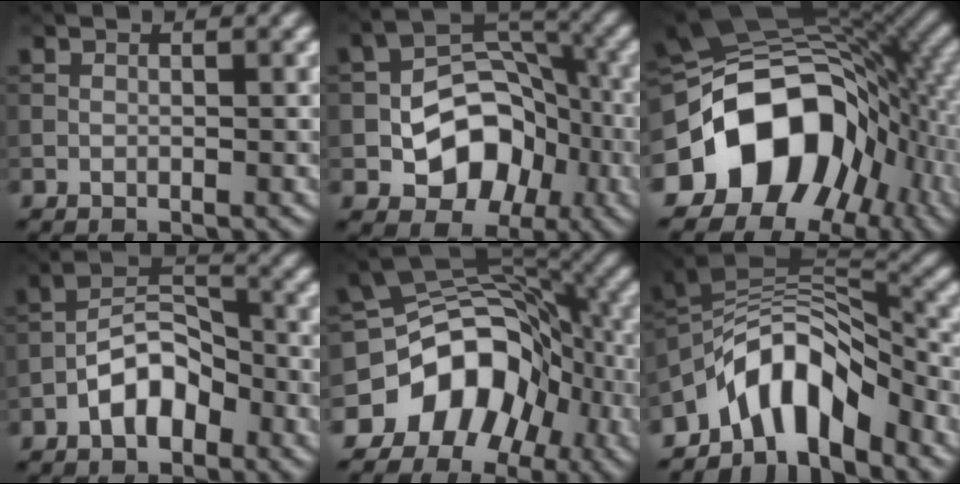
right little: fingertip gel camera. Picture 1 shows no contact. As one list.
[{"total": 8.3, "force": [-2.5, 6.0, 5.1], "torque": [-0.066, 0.004, -0.044]}, {"total": 15.1, "force": [-4.6, 11.0, 9.3], "torque": [-0.141, 0.004, -0.095]}, {"total": 5.1, "force": [-2.5, 2.7, 3.5], "torque": [-0.053, 0.017, -0.052]}, {"total": 10.2, "force": [-5.3, 7.4, 4.7], "torque": [-0.059, 0.024, -0.100]}, {"total": 8.0, "force": [-5.1, 3.8, 4.8], "torque": [-0.056, 0.005, -0.104]}]